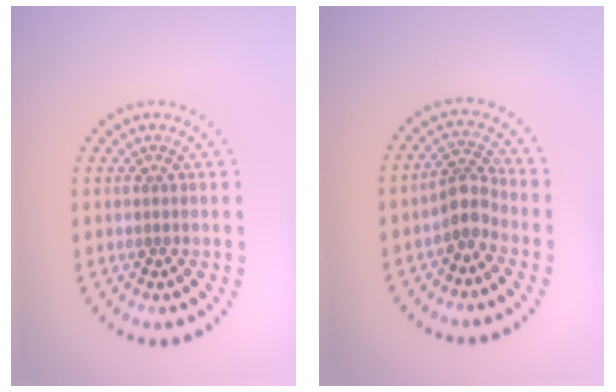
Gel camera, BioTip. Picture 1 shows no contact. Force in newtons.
{"total": 2.8, "press": 2.2, "slide": 1.7}